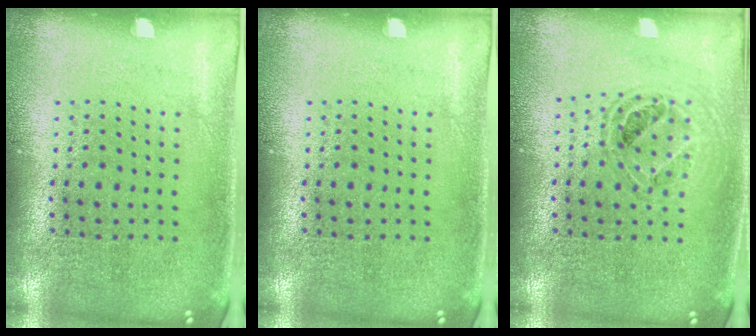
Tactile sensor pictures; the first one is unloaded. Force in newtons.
{"total": 0.0}
{"total": 0.8, "press": 0.8, "slide": 0.2}